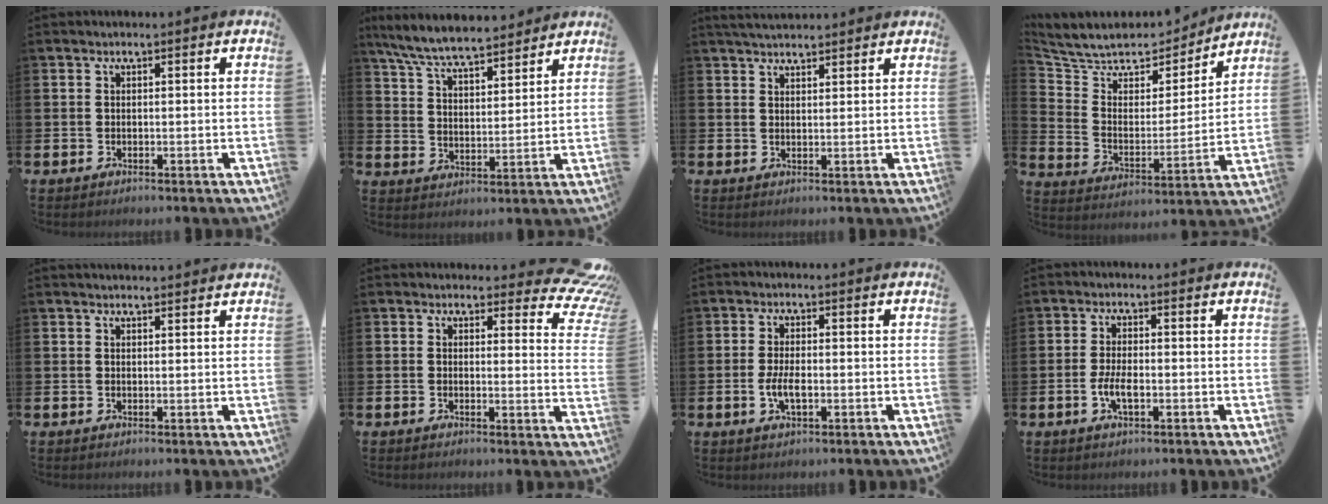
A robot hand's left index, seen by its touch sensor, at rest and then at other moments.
{"total": 7.6, "force": [7.2, 1.0, 2.3], "torque": [-0.076, -0.036, 0.130]}
{"total": 3.1, "force": [3.0, 0.5, 0.5], "torque": [-0.015, -0.007, 0.055]}
{"total": 7.8, "force": [7.0, 3.2, 1.5], "torque": [-0.080, -0.051, 0.121]}
{"total": 1.5, "force": [1.5, 0.2, 0.1], "torque": [0.006, -0.007, 0.025]}
{"total": 3.9, "force": [3.1, 1.9, 1.3], "torque": [-0.009, -0.031, 0.045]}
{"total": 3.4, "force": [-0.8, 1.5, 3.0], "torque": [-0.062, -0.001, -0.016]}
{"total": 3.4, "force": [-0.9, 1.4, 2.9], "torque": [-0.058, 0.001, -0.019]}